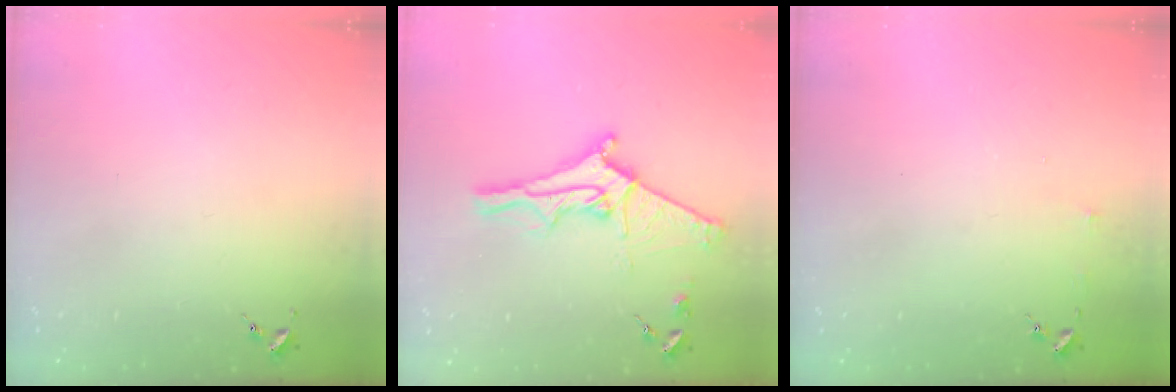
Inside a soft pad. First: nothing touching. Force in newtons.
{"total": 14.1, "press": 14.1, "slide": 1.1}
{"total": 3.0, "press": 3.0, "slide": 0.3}